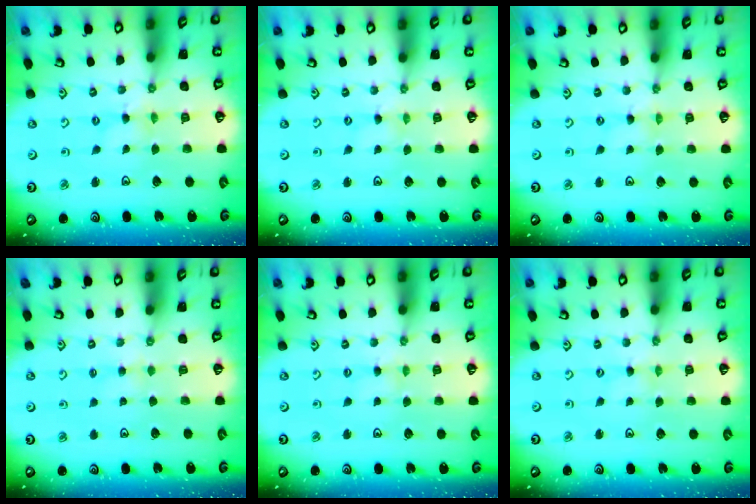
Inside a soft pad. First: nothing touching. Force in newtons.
{"total": 0.0}
{"total": 0.0}
{"total": 1.6, "press": 1.5, "slide": 0.4}
{"total": 1.4, "press": 1.4, "slide": 0.3}
{"total": 0.0}